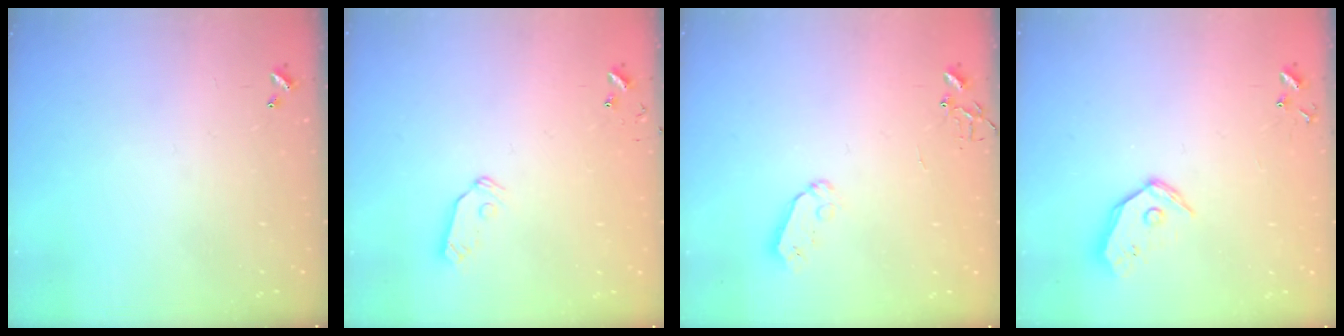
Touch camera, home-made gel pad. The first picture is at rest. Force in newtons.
{"total": 6.5, "press": 6.5, "slide": 0.4}
{"total": 5.4, "press": 5.4, "slide": 0.0}
{"total": 10.3, "press": 10.2, "slide": 1.6}